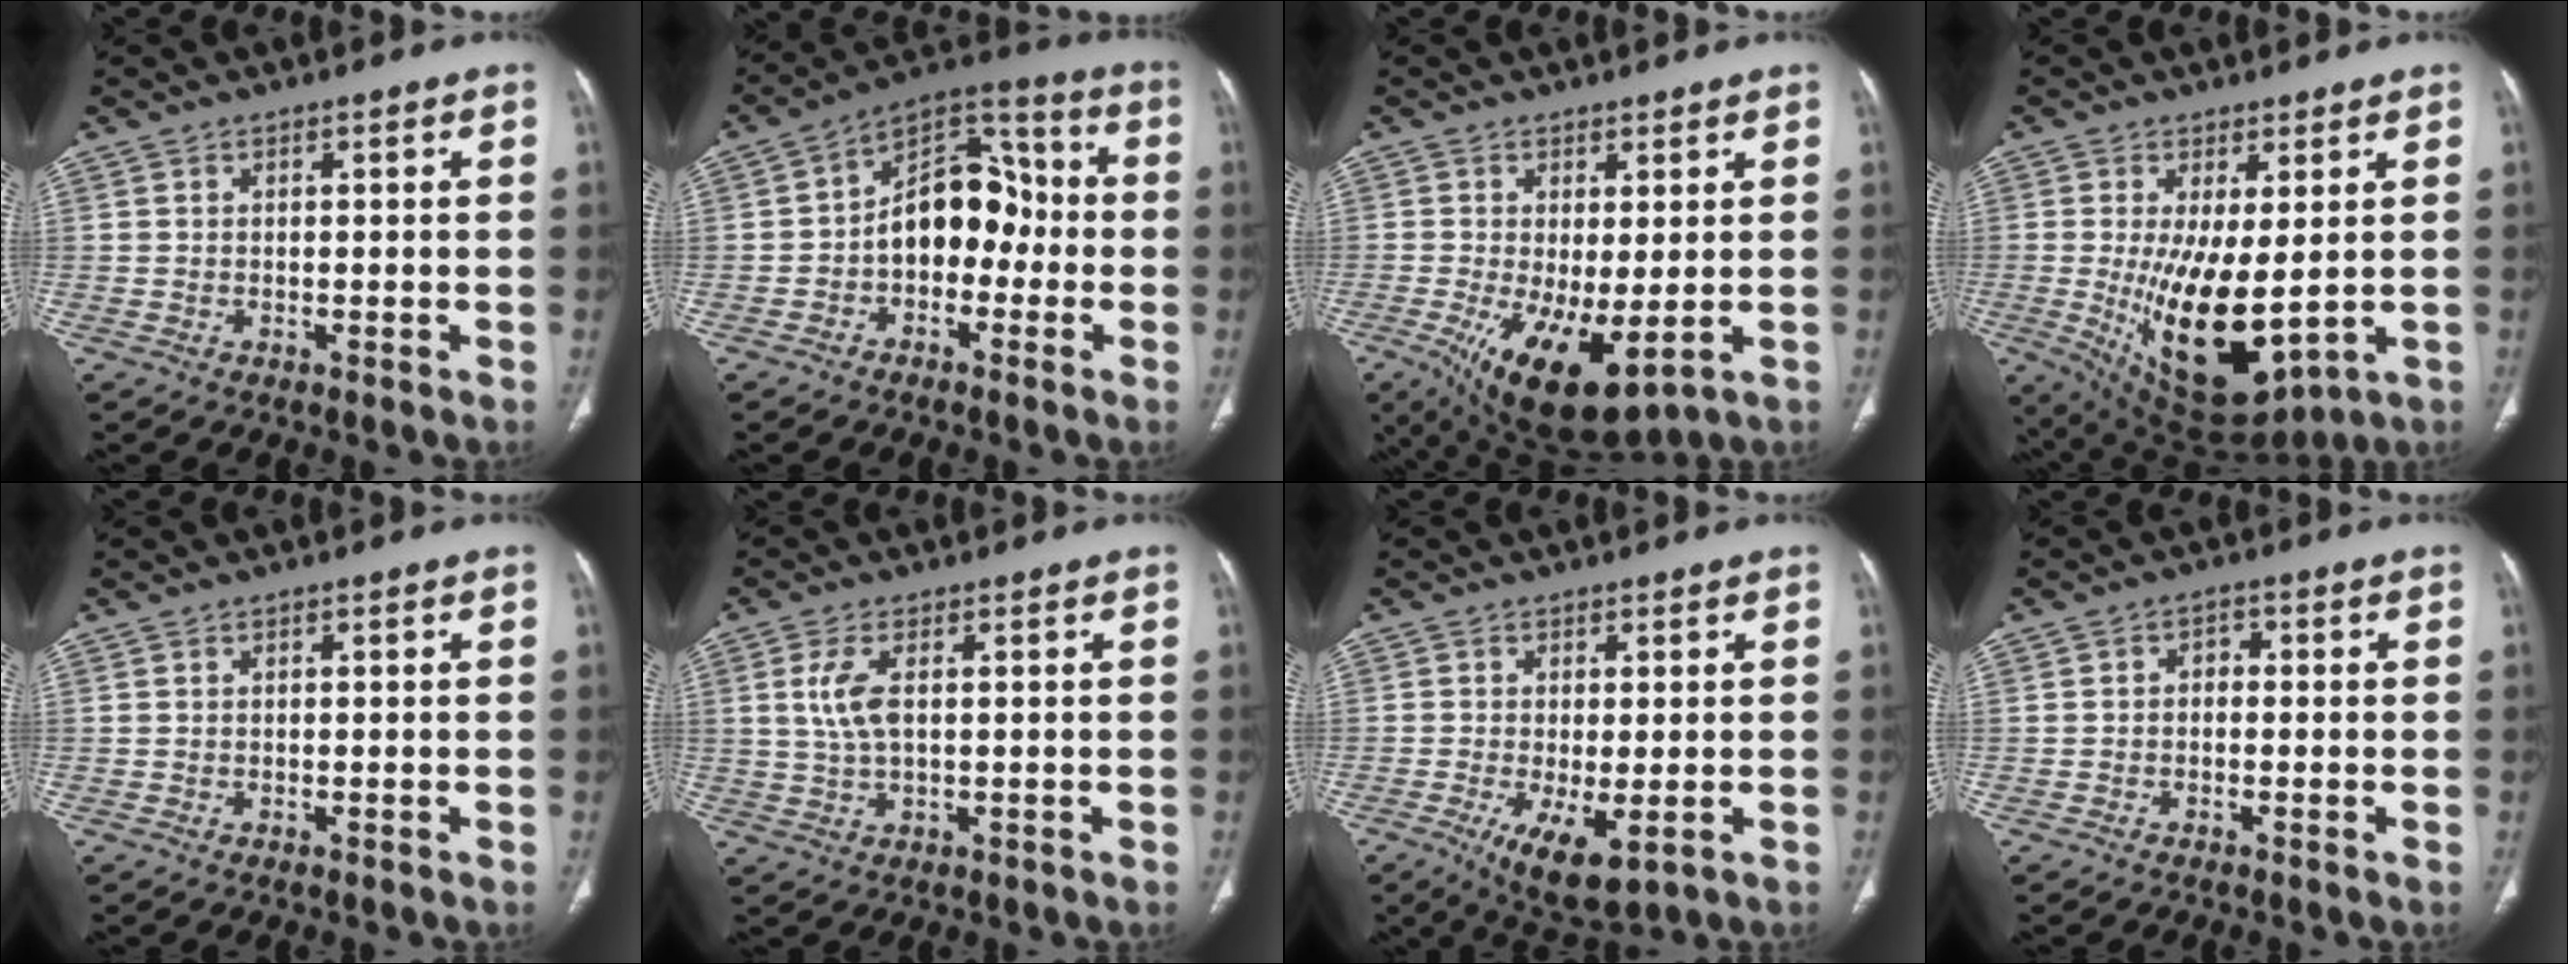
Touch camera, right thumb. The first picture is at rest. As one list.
[{"total": 13.1, "force": [-1.9, 8.9, 9.5], "torque": [-0.108, 0.049, -0.046]}, {"total": 12.4, "force": [-2.8, 5.0, 11.0], "torque": [-0.196, -0.024, -0.024]}, {"total": 14.7, "force": [-0.9, 6.1, 13.4], "torque": [-0.223, -0.029, 0.012]}, {"total": 0.0}, {"total": 5.3, "force": [1.1, 2.3, 4.6], "torque": [-0.112, 0.001, 0.025]}, {"total": 8.1, "force": [-2.6, 3.0, 7.1], "torque": [-0.123, -0.021, -0.034]}, {"total": 2.0, "force": [-0.3, 1.6, 1.2], "torque": [-0.009, 0.010, -0.012]}]